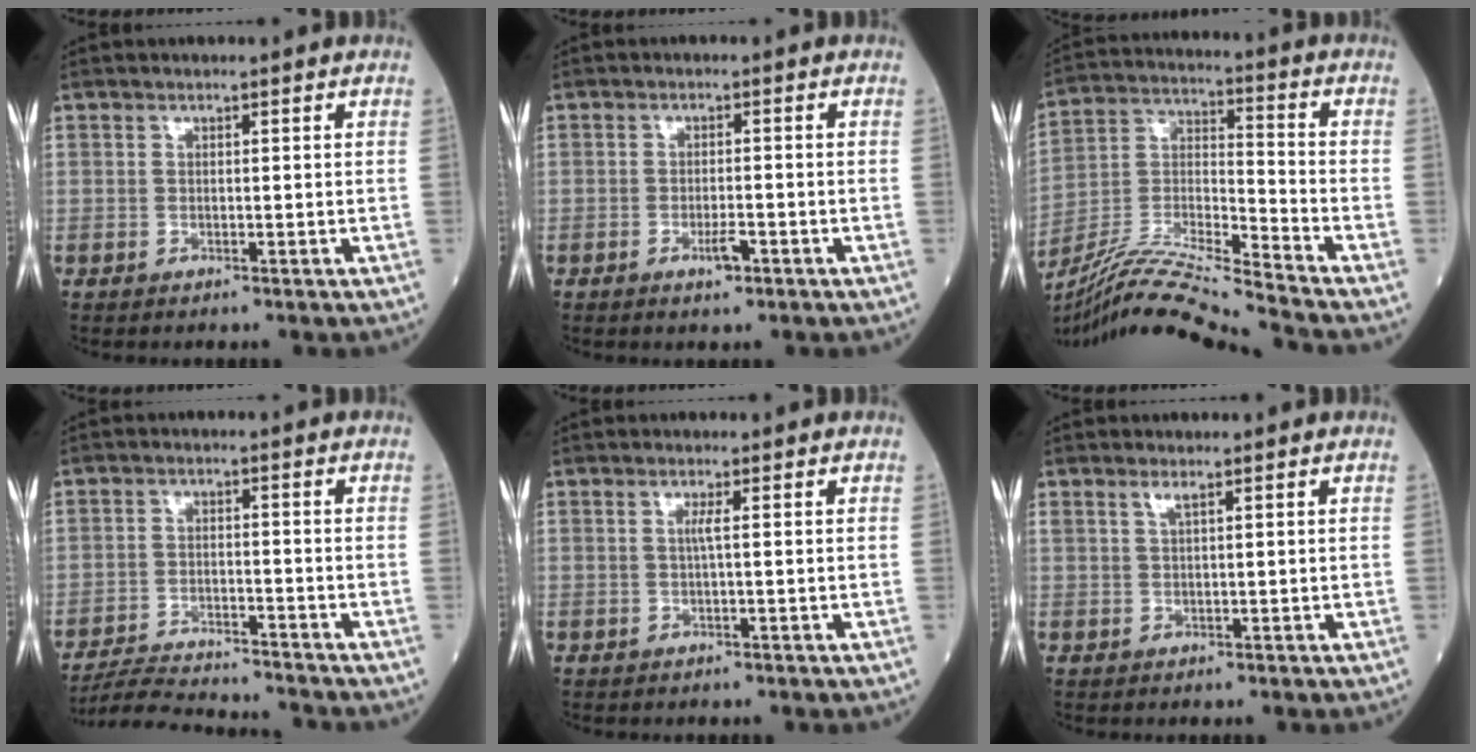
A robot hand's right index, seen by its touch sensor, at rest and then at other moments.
{"total": 2.5, "force": [-1.3, 0.6, 2.0], "torque": [-0.032, 0.001, -0.021]}
{"total": 16.2, "force": [-14.7, -1.9, 6.7], "torque": [-0.126, -0.004, -0.270]}
{"total": 10.7, "force": [-10.4, 0.2, 2.6], "torque": [-0.044, -0.003, -0.168]}
{"total": 1.1, "force": [0.1, -0.3, 1.1], "torque": [-0.023, 0.001, -0.001]}
{"total": 1.2, "force": [0.7, -0.1, 0.9], "torque": [-0.024, 0.004, 0.016]}